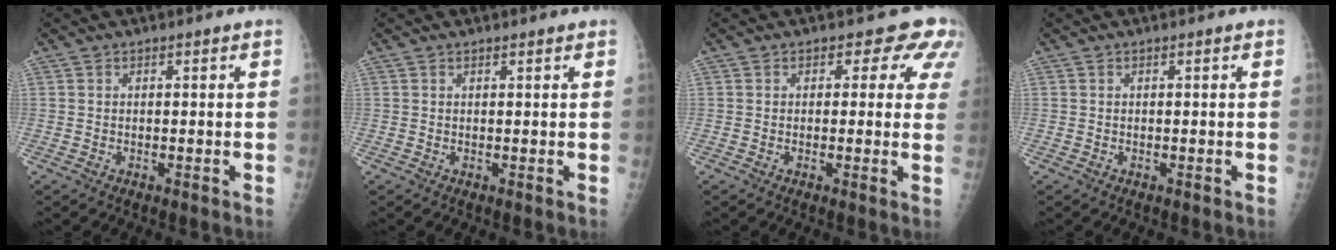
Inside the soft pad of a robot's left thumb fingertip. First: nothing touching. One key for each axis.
{"total": 0.6, "fx": 0.5, "fy": 0.1, "fz": 0.2, "tx": -0.005, "ty": -0.002, "tz": 0.009}
{"total": 5.7, "fx": 3.5, "fy": 3.7, "fz": 2.5, "tx": 0.009, "ty": -0.012, "tz": 0.019}
{"total": 0.0}